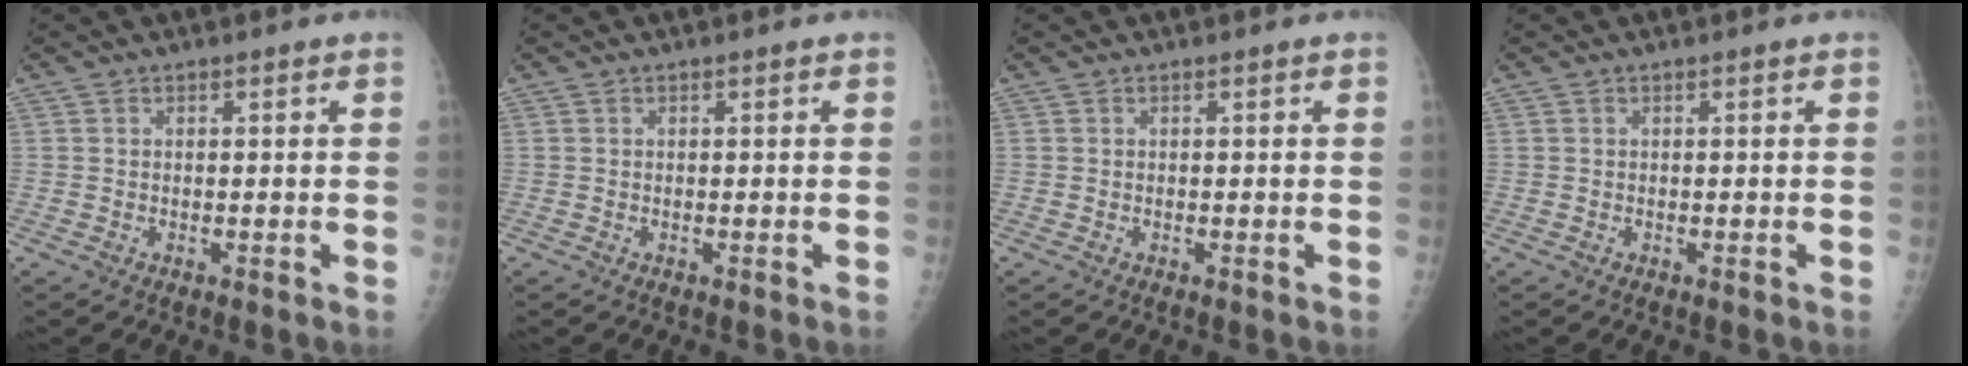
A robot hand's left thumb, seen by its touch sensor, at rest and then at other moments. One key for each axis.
{"total": 0.0}
{"total": 0.0}
{"total": 0.0}